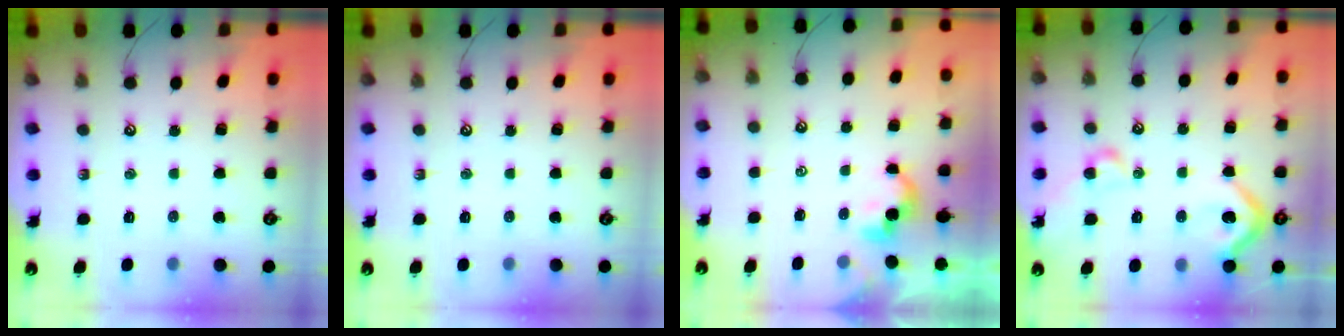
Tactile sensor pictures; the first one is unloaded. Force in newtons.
{"total": 0.0}
{"total": 1.8, "press": 1.7, "slide": 0.2}
{"total": 12.1, "press": 12.0, "slide": 1.8}